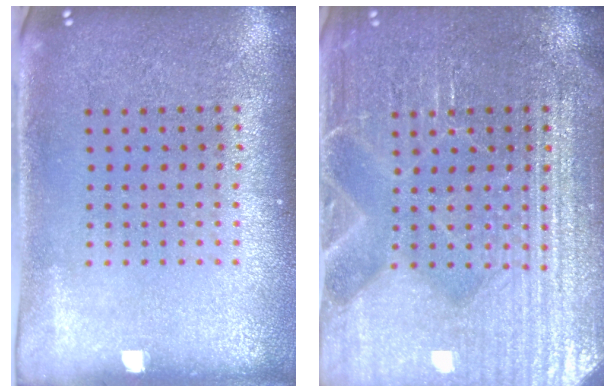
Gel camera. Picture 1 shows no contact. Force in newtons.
{"total": 4.4, "press": 4.3, "slide": 0.6}